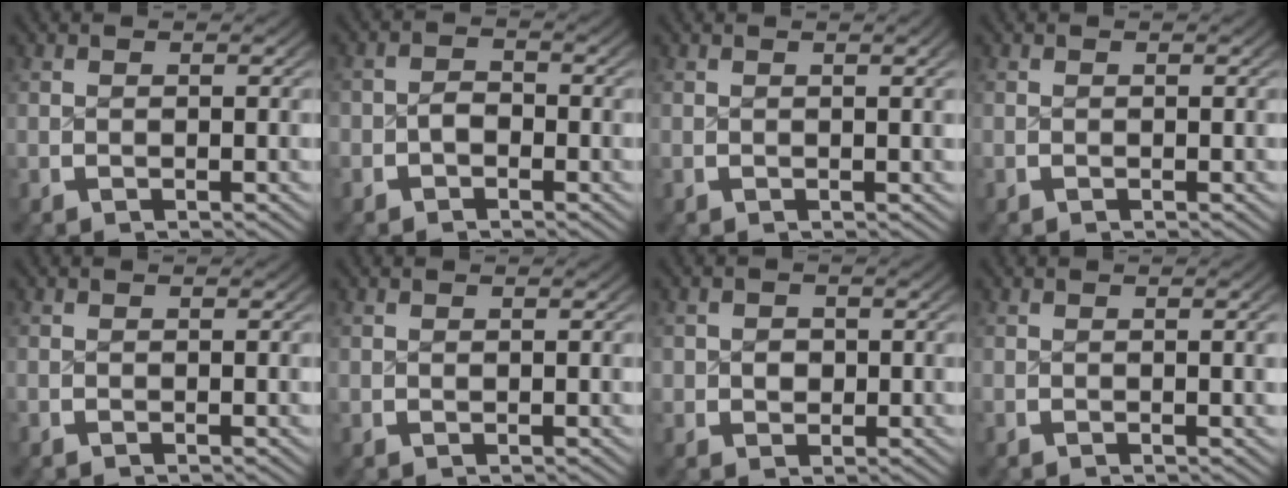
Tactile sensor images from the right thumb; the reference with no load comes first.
{"total": 2.0, "force": [-0.8, 1.6, 0.8], "torque": [-0.017, -0.008, -0.011]}
{"total": 0.7, "force": [0.2, -0.1, 0.7], "torque": [-0.013, 0.004, 0.008]}
{"total": 0.0}
{"total": 0.0}
{"total": 0.6, "force": [0.3, 0.4, 0.3], "torque": [-0.013, -0.005, 0.012]}
{"total": 2.3, "force": [0.3, 2.1, 1.0], "torque": [-0.020, -0.008, 0.014]}
{"total": 0.7, "force": [0.1, -0.1, 0.7], "torque": [-0.014, 0.002, 0.006]}